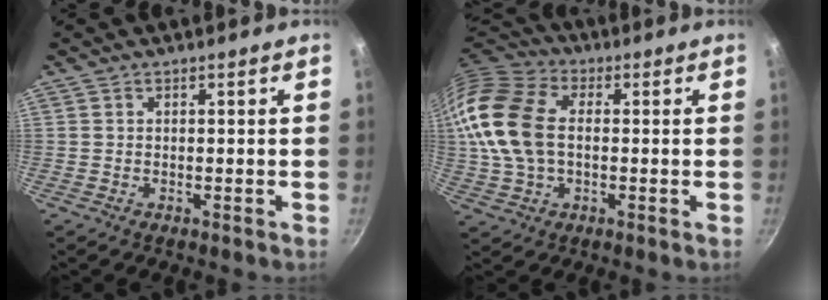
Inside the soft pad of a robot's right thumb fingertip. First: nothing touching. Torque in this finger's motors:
{"motor_torque": [-0.70, 1.62, 1.84, 0.27, 0.59]}